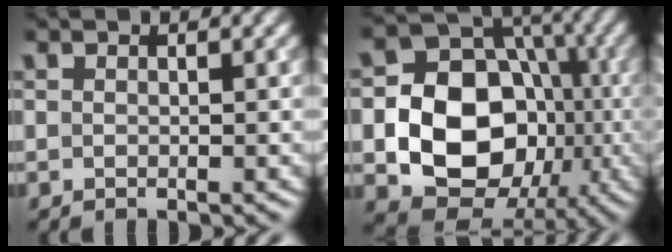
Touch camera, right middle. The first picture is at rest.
{"total": 14.4, "force": [-2.6, 11.8, 7.9], "torque": [-0.113, -0.015, -0.068]}